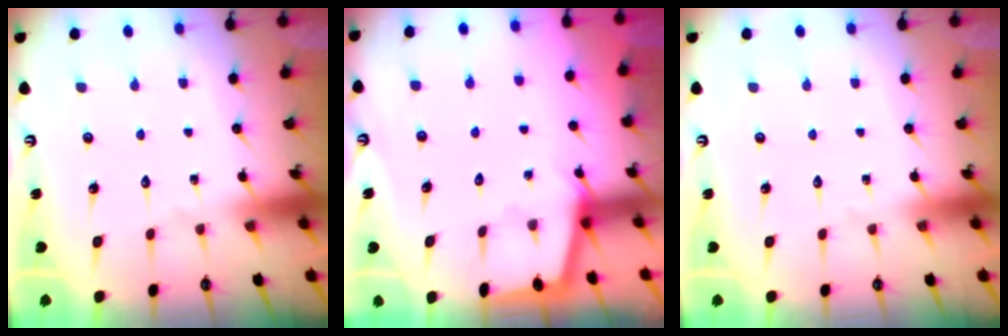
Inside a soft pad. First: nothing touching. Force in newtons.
{"total": 1.8, "press": 1.8, "slide": 0.3}
{"total": 0.0}